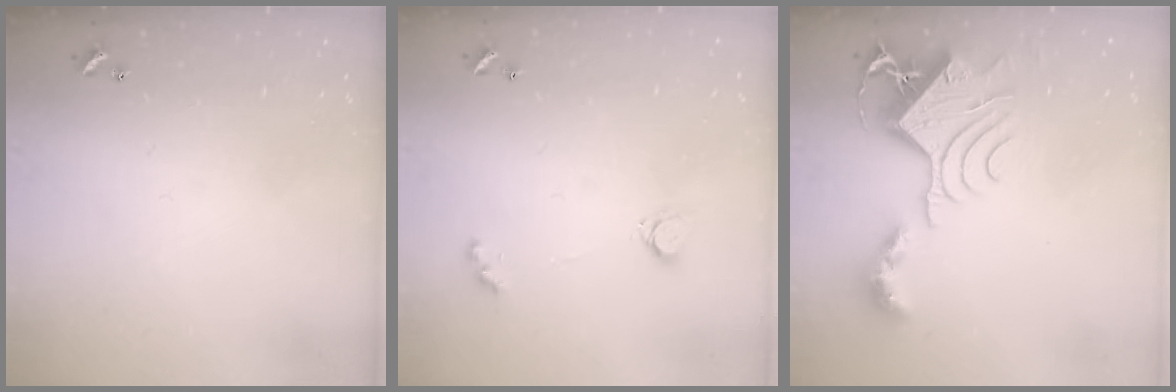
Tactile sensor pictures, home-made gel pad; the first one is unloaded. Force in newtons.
{"total": 3.3, "press": 3.3, "slide": 0.4}
{"total": 11.4, "press": 11.3, "slide": 1.5}